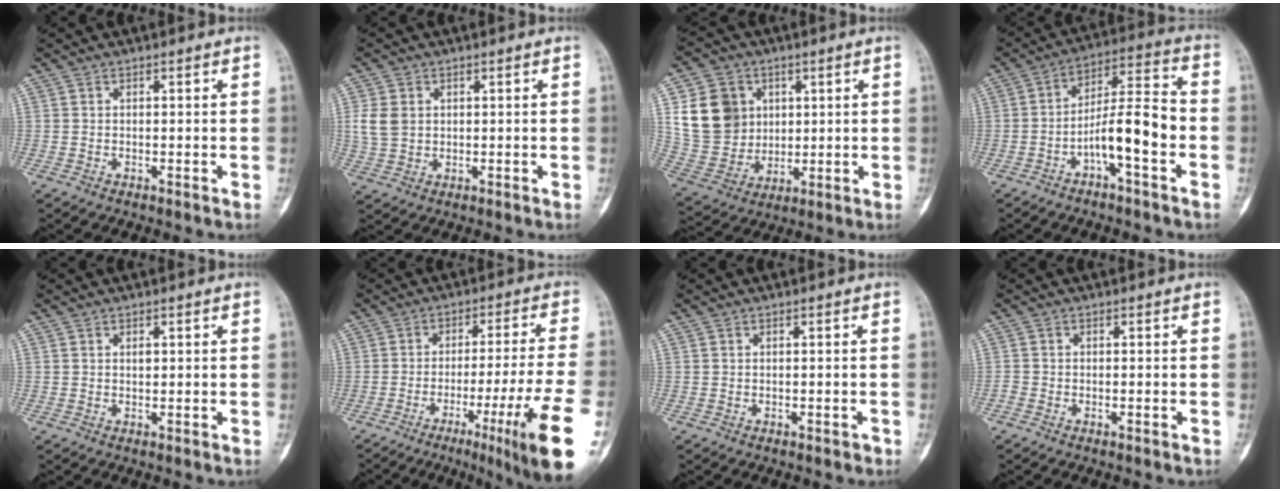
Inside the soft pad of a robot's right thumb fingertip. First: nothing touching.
{"total": 5.2, "force": [1.0, 4.1, 3.0], "torque": [-0.053, 0.000, 0.025]}
{"total": 14.2, "force": [3.8, 12.2, 6.1], "torque": [-0.091, -0.006, 0.086]}
{"total": 11.3, "force": [-3.8, 2.8, 10.3], "torque": [-0.178, 0.050, -0.063]}
{"total": 0.9, "force": [0.3, 0.5, 0.7], "torque": [-0.011, -0.001, 0.007]}
{"total": 18.0, "force": [-7.8, 0.3, 16.2], "torque": [-0.206, 0.010, -0.111]}
{"total": 0.7, "force": [-0.5, 0.4, 0.4], "torque": [-0.010, 0.004, -0.002]}
{"total": 0.7, "force": [-0.6, 0.3, 0.2], "torque": [-0.001, 0.002, -0.012]}